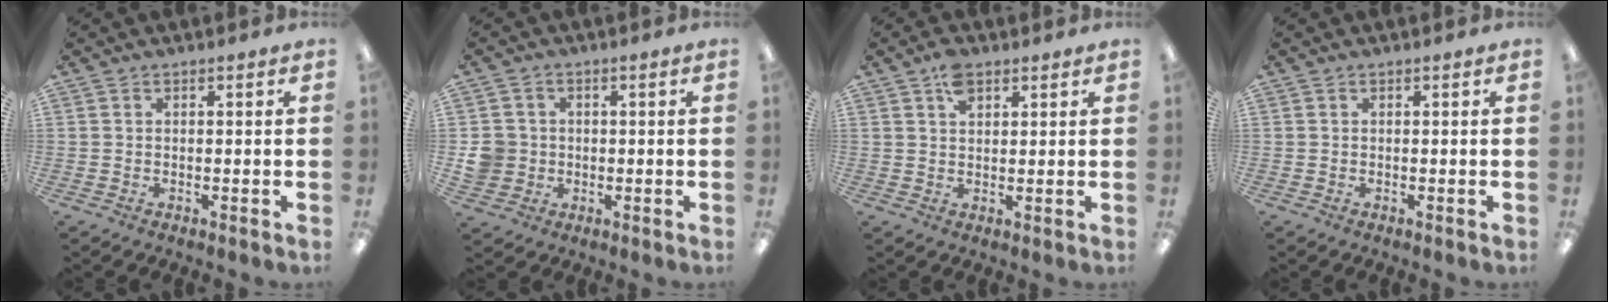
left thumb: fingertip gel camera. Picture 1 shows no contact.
{"total": 6.1, "force": [-0.3, 5.8, 1.9], "torque": [-0.048, 0.014, -0.003]}
{"total": 4.3, "force": [2.6, 2.4, 2.5], "torque": [-0.040, -0.004, 0.045]}
{"total": 0.0}